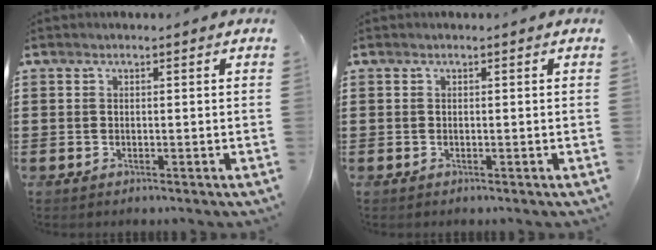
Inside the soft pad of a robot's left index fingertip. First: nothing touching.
{"total": 0.0}